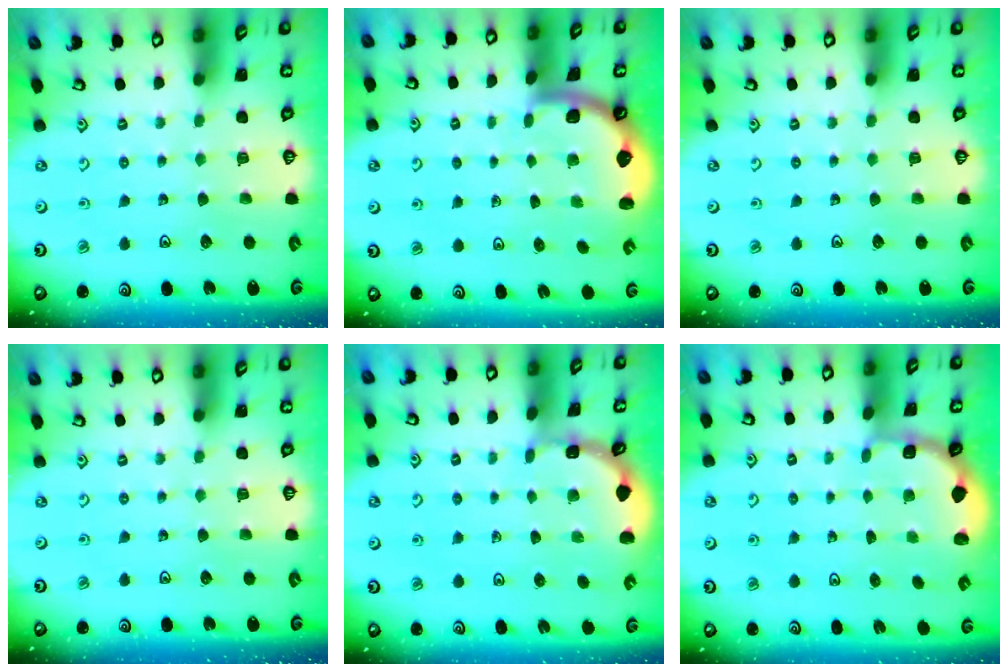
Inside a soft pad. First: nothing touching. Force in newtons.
{"total": 1.4, "press": 1.4, "slide": 0.1}
{"total": 0.0}
{"total": 0.0}
{"total": 1.1, "press": 1.1, "slide": 0.2}
{"total": 1.9, "press": 1.8, "slide": 0.7}